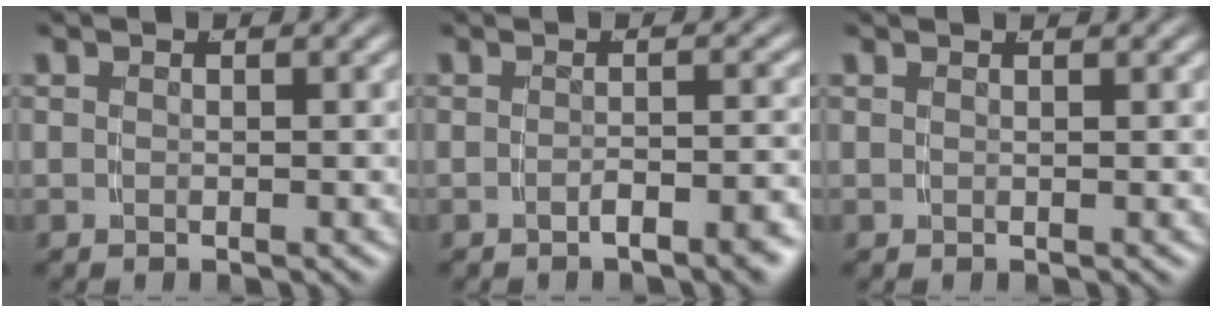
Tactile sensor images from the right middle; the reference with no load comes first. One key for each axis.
{"total": 2.5, "fx": -2.0, "fy": -0.3, "fz": 1.4, "tx": -0.019, "ty": 0.006, "tz": -0.034}
{"total": 0.7, "fx": 0.6, "fy": -0.4, "fz": 0.0, "tx": 0.006, "ty": 0.001, "tz": 0.009}